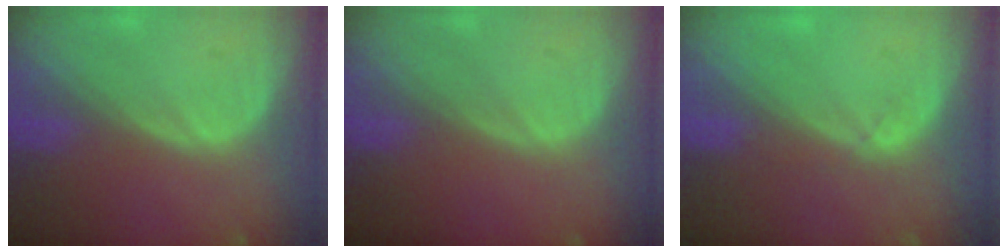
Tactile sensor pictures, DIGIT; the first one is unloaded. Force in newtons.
{"total": 0.0}
{"total": 1.4, "press": 1.3, "slide": 0.5}